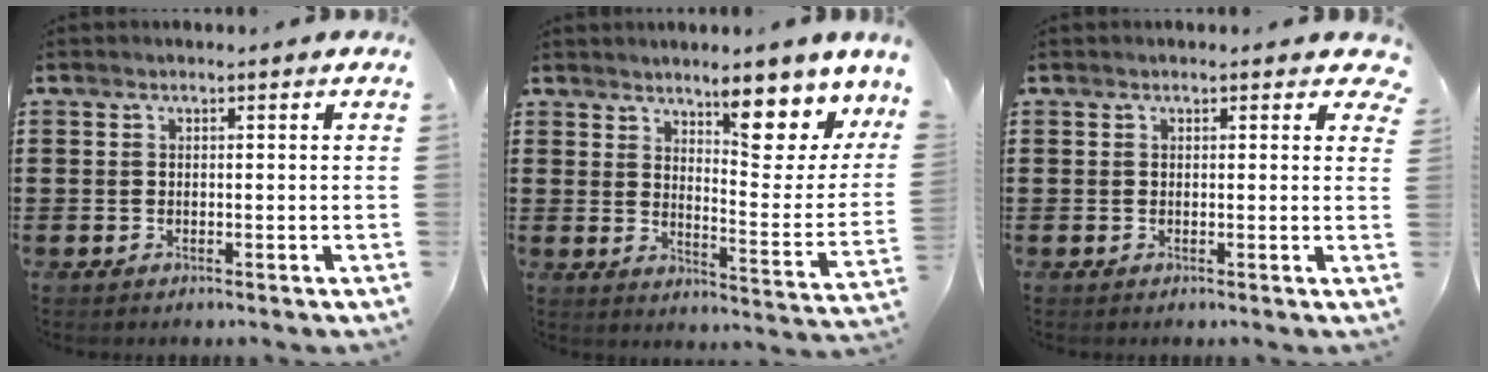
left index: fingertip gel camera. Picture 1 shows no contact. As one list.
[{"total": 10.1, "force": [8.0, 2.1, 5.8], "torque": [-0.072, -0.060, 0.131]}, {"total": 0.9, "force": [0.5, 0.6, 0.4], "torque": [-0.002, 0.005, 0.007]}]